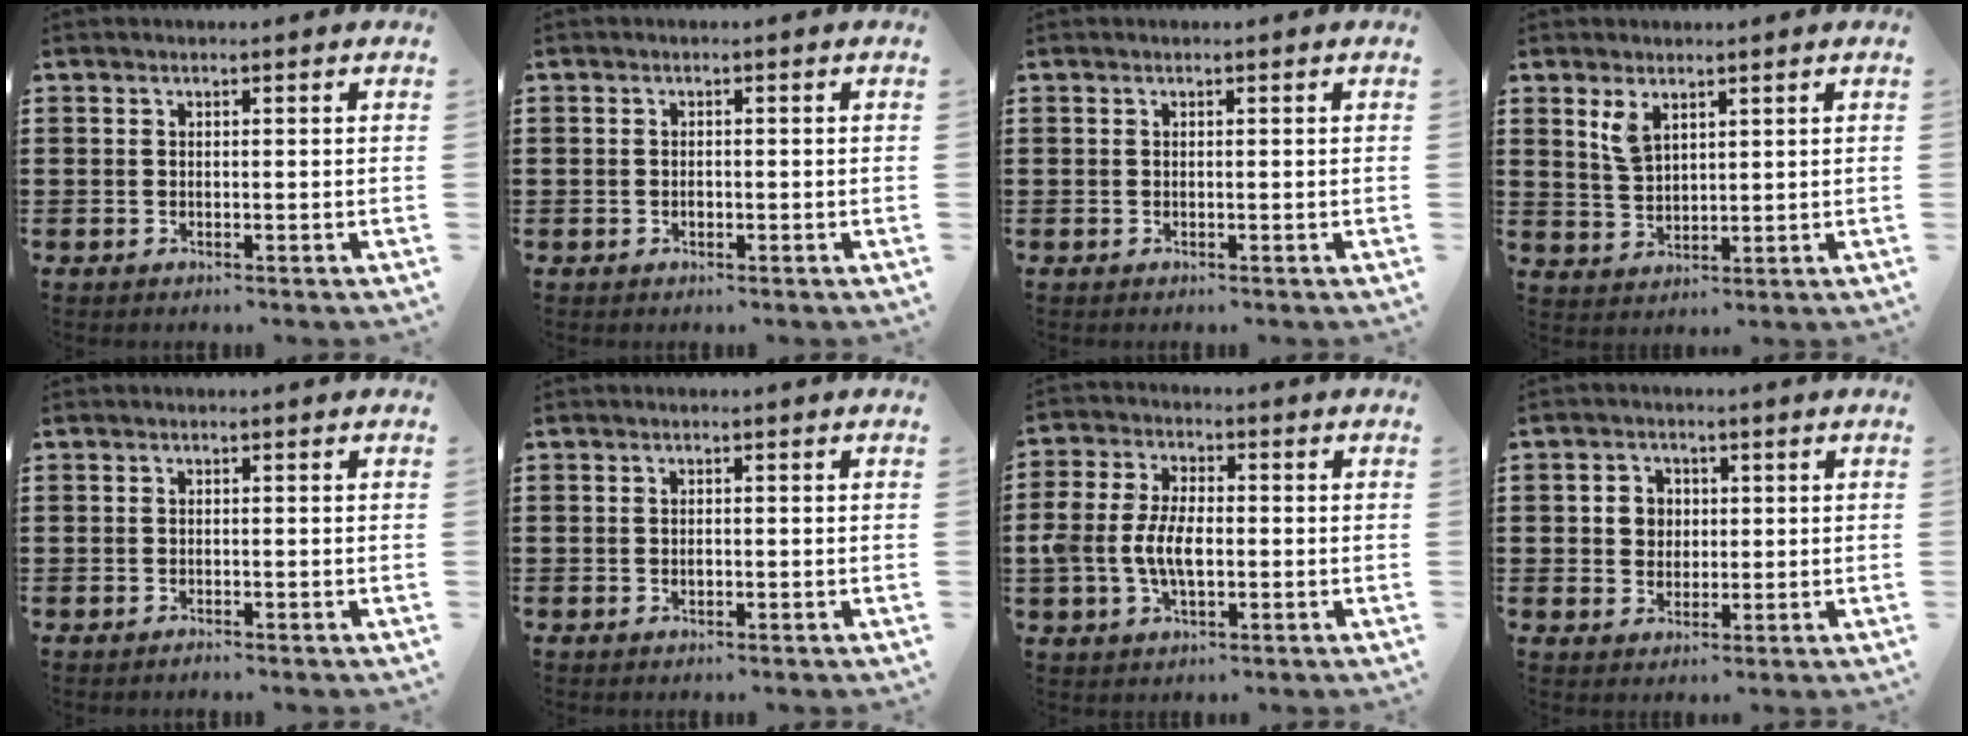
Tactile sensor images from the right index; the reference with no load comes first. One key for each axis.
{"total": 0.9, "fx": -0.3, "fy": 0.7, "fz": 0.4, "tx": -0.009, "ty": 0.000, "tz": -0.005}
{"total": 0.0}
{"total": 3.7, "fx": 2.3, "fy": 2.0, "fz": 2.2, "tx": -0.051, "ty": 0.005, "tz": 0.042}
{"total": 0.6, "fx": -0.6, "fy": -0.1, "fz": 0.1, "tx": -0.003, "ty": -0.003, "tz": -0.013}
{"total": 0.7, "fx": -0.1, "fy": 0.4, "fz": 0.6, "tx": -0.013, "ty": -0.001, "tz": -0.002}
{"total": 6.8, "fx": -1.1, "fy": 3.9, "fz": 5.4, "tx": -0.133, "ty": -0.002, "tz": -0.028}
{"total": 3.2, "fx": 0.5, "fy": 3.0, "fz": 1.0, "tx": -0.031, "ty": 0.011, "tz": 0.005}